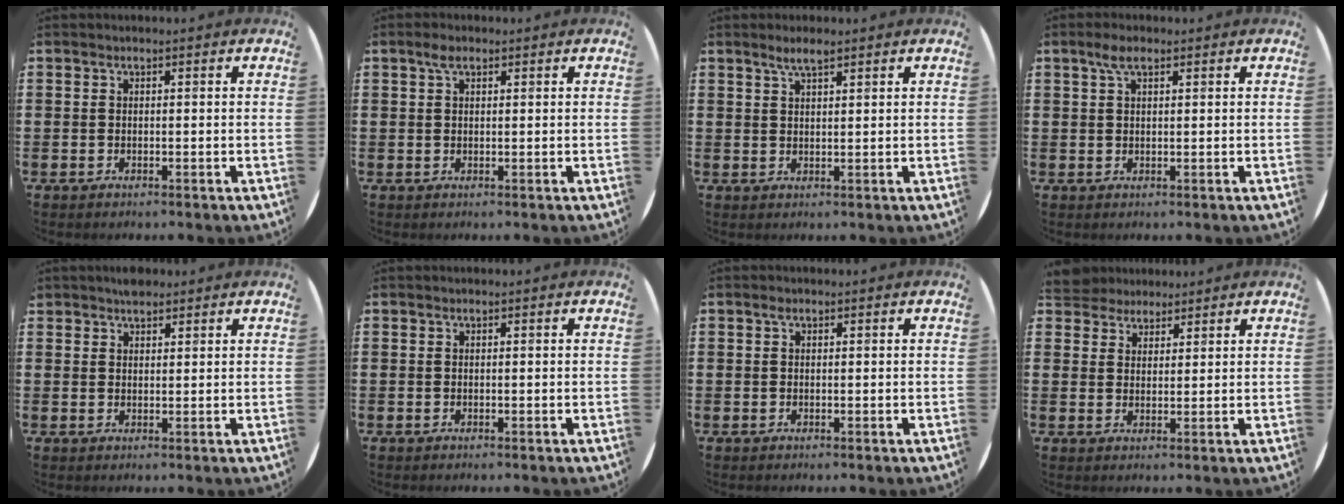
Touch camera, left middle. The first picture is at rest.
{"total": 1.8, "force": [1.0, 0.9, 1.2], "torque": [-0.019, 0.003, 0.016]}
{"total": 2.7, "force": [2.1, 0.5, 1.6], "torque": [-0.026, 0.001, 0.036]}
{"total": 2.7, "force": [1.5, 0.9, 2.0], "torque": [-0.044, 0.007, 0.026]}
{"total": 1.9, "force": [1.8, 0.7, 0.1], "torque": [-0.005, 0.004, 0.034]}
{"total": 0.0}
{"total": 0.6, "force": [0.3, 0.3, 0.4], "torque": [-0.008, 0.003, 0.006]}
{"total": 4.1, "force": [3.9, 1.4, -0.1], "torque": [-0.011, -0.001, 0.077]}